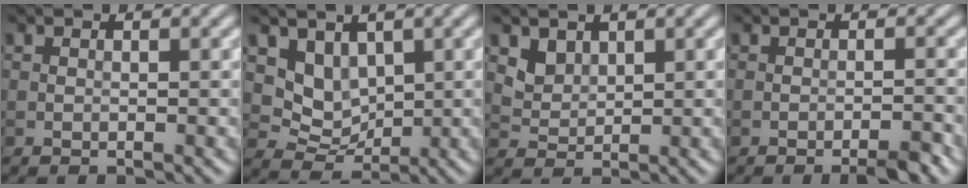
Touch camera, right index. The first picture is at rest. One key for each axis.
{"total": 3.9, "fx": 1.5, "fy": 3.0, "fz": 2.1, "tx": -0.038, "ty": -0.014, "tz": 0.029}
{"total": 2.2, "fx": 1.4, "fy": 1.6, "fz": 0.8, "tx": -0.023, "ty": -0.016, "tz": 0.044}
{"total": 2.5, "fx": -1.8, "fy": 0.3, "fz": 1.6, "tx": -0.020, "ty": 0.004, "tz": -0.031}